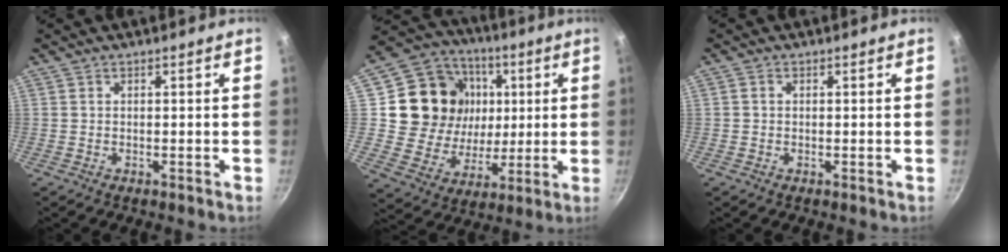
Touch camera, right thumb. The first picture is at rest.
{"total": 20.5, "force": [4.0, 17.5, 9.9], "torque": [-0.161, 0.005, 0.076]}
{"total": 0.6, "force": [0.0, 0.5, 0.2], "torque": [-0.004, 0.003, -0.001]}